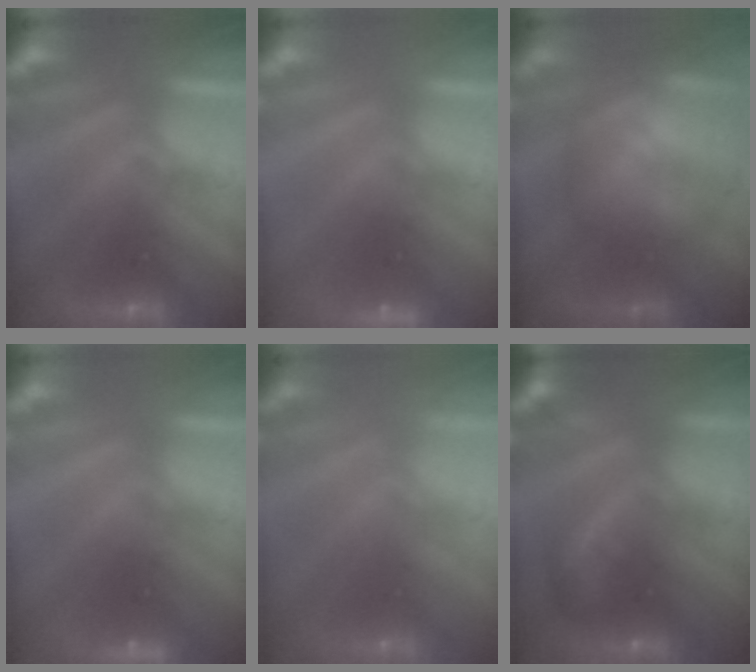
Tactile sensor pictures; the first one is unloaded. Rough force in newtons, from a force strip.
{"total": 1.7}
{"total": 6.8}
{"total": 1.7}
{"total": 7.1}
{"total": 5.7}